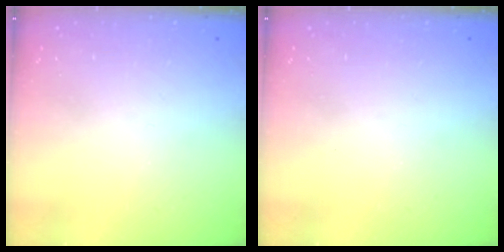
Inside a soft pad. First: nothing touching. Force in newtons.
{"total": 0.0}